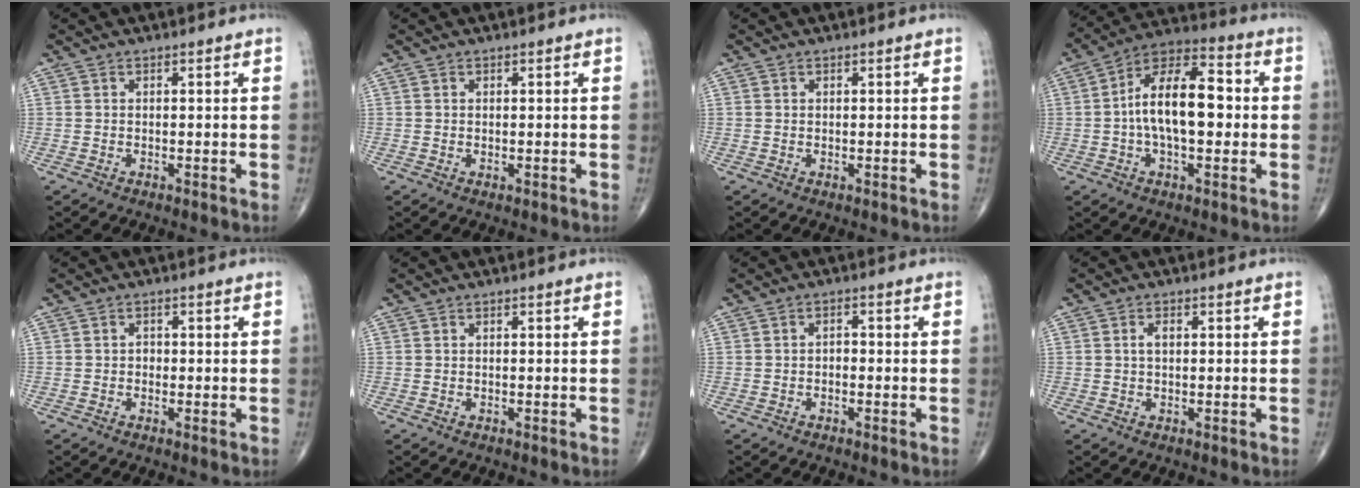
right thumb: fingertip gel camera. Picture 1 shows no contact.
{"total": 0.0}
{"total": 0.0}
{"total": 15.3, "force": [0.0, 7.5, 13.3], "torque": [-0.212, 0.034, -0.013]}
{"total": 1.3, "force": [-0.2, 1.0, 0.8], "torque": [-0.004, 0.002, -0.007]}
{"total": 0.0}
{"total": 1.4, "force": [-0.4, 0.9, 1.0], "torque": [-0.006, 0.007, -0.010]}
{"total": 1.7, "force": [0.3, 1.0, 1.4], "torque": [-0.029, 0.006, 0.004]}